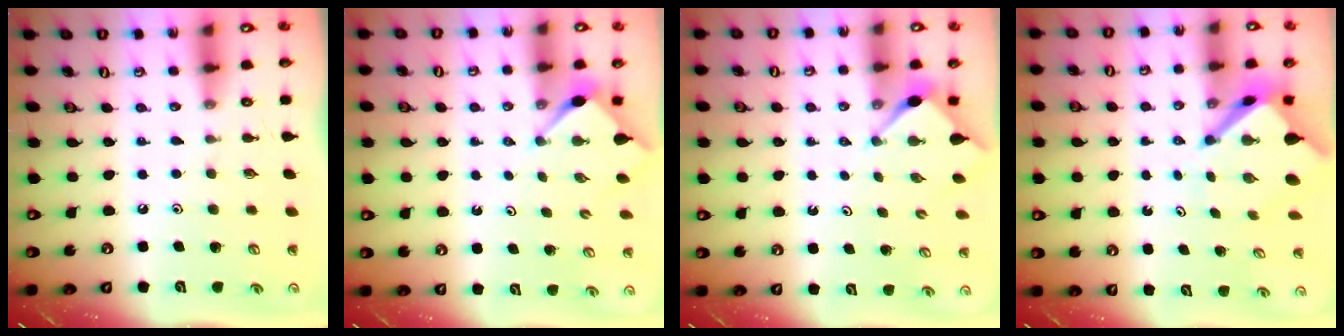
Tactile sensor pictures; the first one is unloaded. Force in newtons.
{"total": 2.7, "press": 2.7, "slide": 0.3}
{"total": 2.8, "press": 2.8, "slide": 0.3}
{"total": 5.2, "press": 5.1, "slide": 0.5}